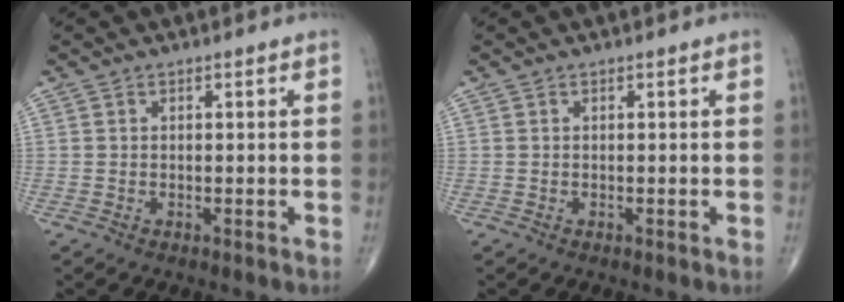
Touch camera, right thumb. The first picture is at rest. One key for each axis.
{"total": 0.0}